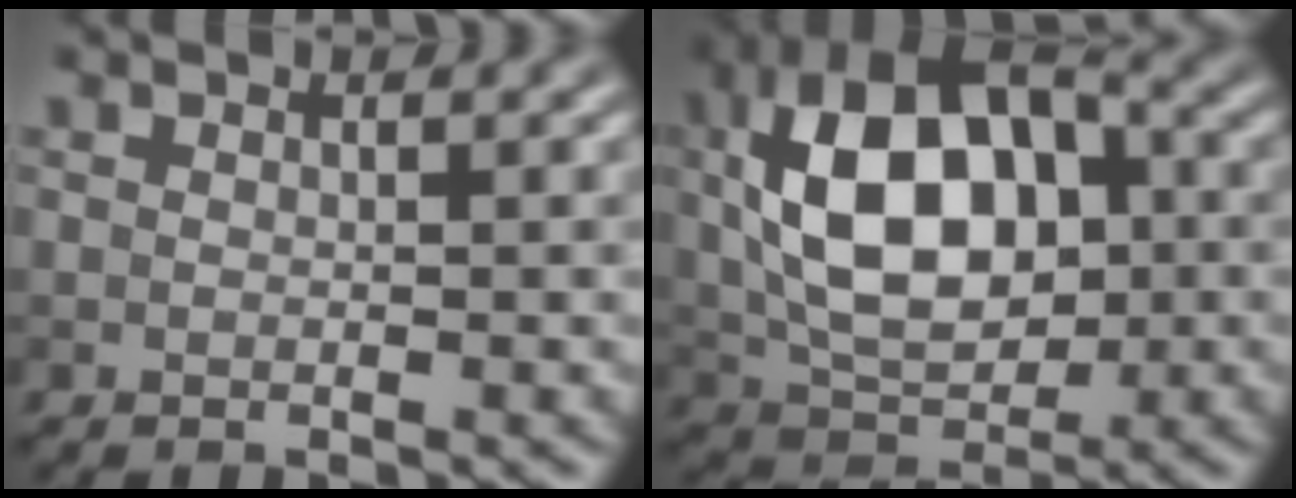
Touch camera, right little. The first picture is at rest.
{"total": 12.1, "force": [0.7, 7.1, 9.7], "torque": [-0.181, 0.015, 0.007]}